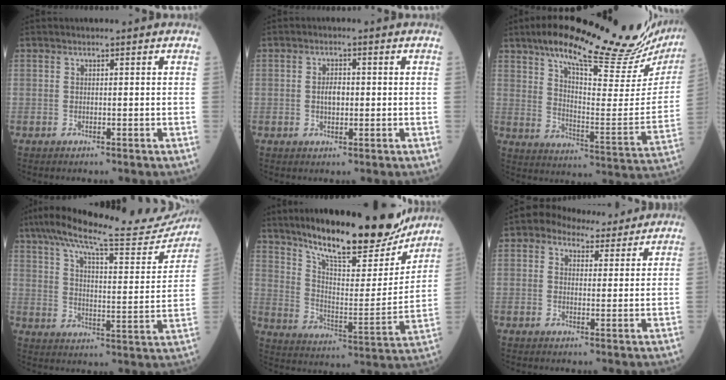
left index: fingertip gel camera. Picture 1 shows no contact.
{"total": 2.5, "force": [-0.1, 1.3, 2.1], "torque": [-0.040, 0.004, -0.002]}
{"total": 28.8, "force": [23.8, 4.4, 15.6], "torque": [-0.237, -0.039, 0.313]}
{"total": 23.3, "force": [20.9, 2.8, 10.0], "torque": [-0.165, -0.024, 0.280]}
{"total": 22.2, "force": [18.5, 4.1, 11.6], "torque": [-0.182, -0.023, 0.278]}
{"total": 6.8, "force": [5.5, 3.3, 2.1], "torque": [-0.033, 0.025, 0.078]}